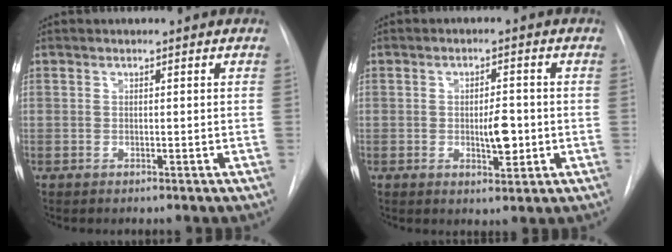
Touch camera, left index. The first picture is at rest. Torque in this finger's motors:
{"motor_torque": [0.86, -0.13, 0.09, 0.09]}